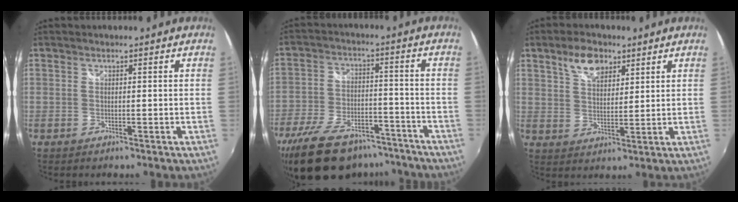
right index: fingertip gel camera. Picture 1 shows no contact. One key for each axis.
{"total": 21.0, "fx": -16.4, "fy": 9.2, "fz": 9.3, "tx": -0.198, "ty": 0.003, "tz": -0.243}
{"total": 7.0, "fx": 4.3, "fy": 3.7, "fz": 4.1, "tx": -0.070, "ty": 0.011, "tz": 0.077}